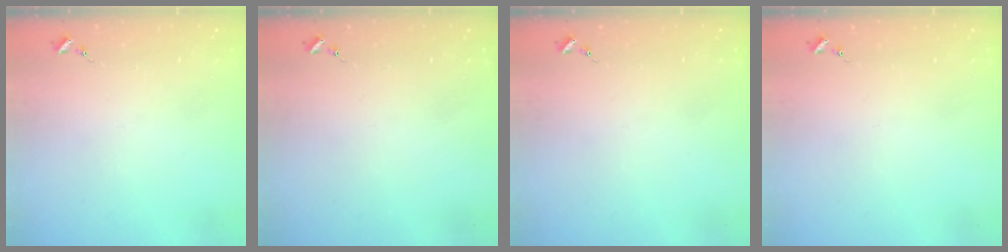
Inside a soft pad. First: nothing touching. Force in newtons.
{"total": 0.0}
{"total": 0.0}
{"total": 0.0}